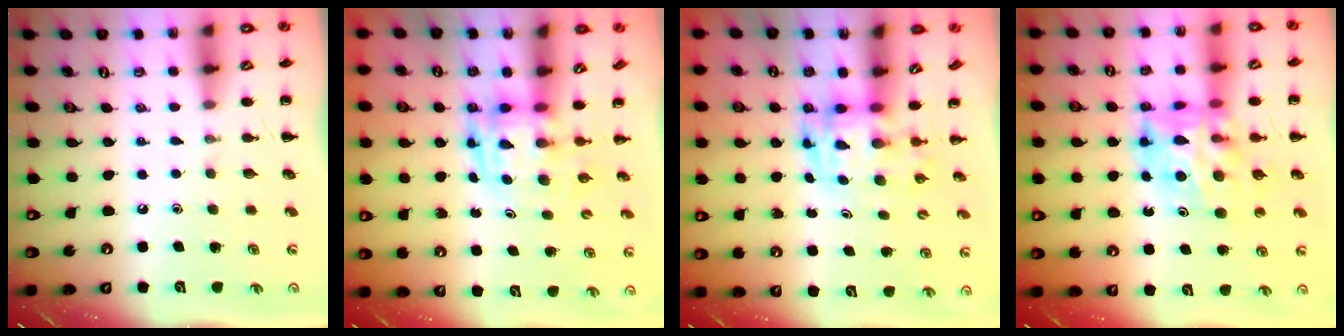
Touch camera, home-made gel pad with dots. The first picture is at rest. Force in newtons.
{"total": 3.8, "press": 3.7, "slide": 0.7}
{"total": 3.6, "press": 3.6, "slide": 0.7}
{"total": 11.9, "press": 11.3, "slide": 3.5}